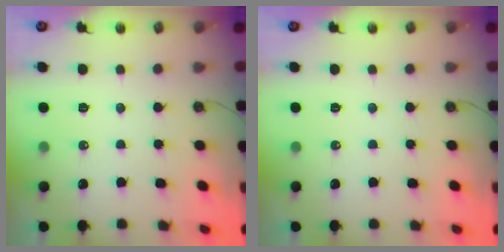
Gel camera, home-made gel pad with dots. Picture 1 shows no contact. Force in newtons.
{"total": 0.0}